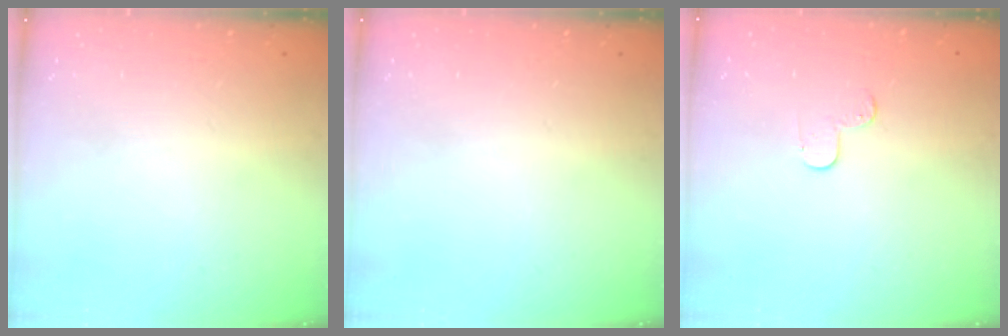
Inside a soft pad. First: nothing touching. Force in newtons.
{"total": 0.0}
{"total": 5.1, "press": 5.1, "slide": 0.5}